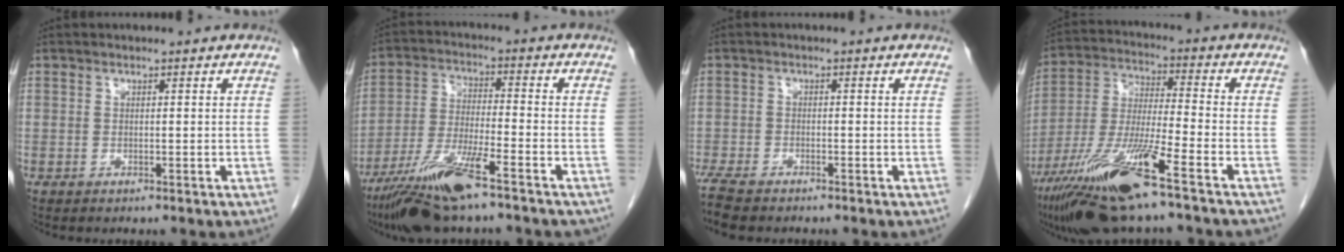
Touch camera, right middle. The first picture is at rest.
{"total": 13.4, "force": [-9.4, 2.1, 9.3], "torque": [-0.185, -0.025, -0.168]}
{"total": 6.3, "force": [-5.3, 1.5, 3.0], "torque": [-0.061, -0.017, -0.095]}
{"total": 16.6, "force": [-10.2, 0.9, 13.1], "torque": [-0.271, -0.041, -0.187]}